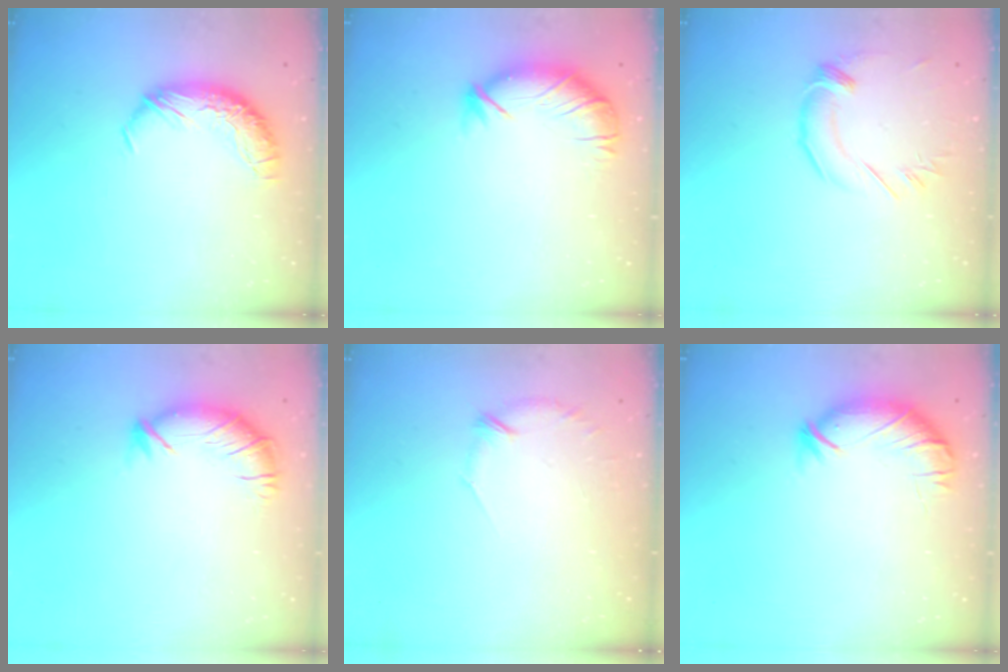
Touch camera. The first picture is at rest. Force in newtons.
{"total": 3.0, "press": 2.6, "slide": 1.5}
{"total": 1.6, "press": 1.6, "slide": 0.3}
{"total": 2.9, "press": 2.0, "slide": 2.0}
{"total": 7.9, "press": 7.9, "slide": 0.7}
{"total": 3.8, "press": 3.5, "slide": 1.4}